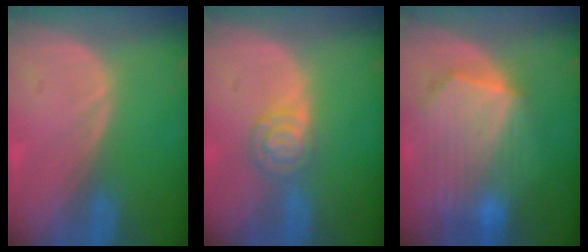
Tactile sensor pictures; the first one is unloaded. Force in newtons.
{"total": 4.8, "press": 4.2, "slide": 2.3}
{"total": 10.4, "press": 9.1, "slide": 5.1}